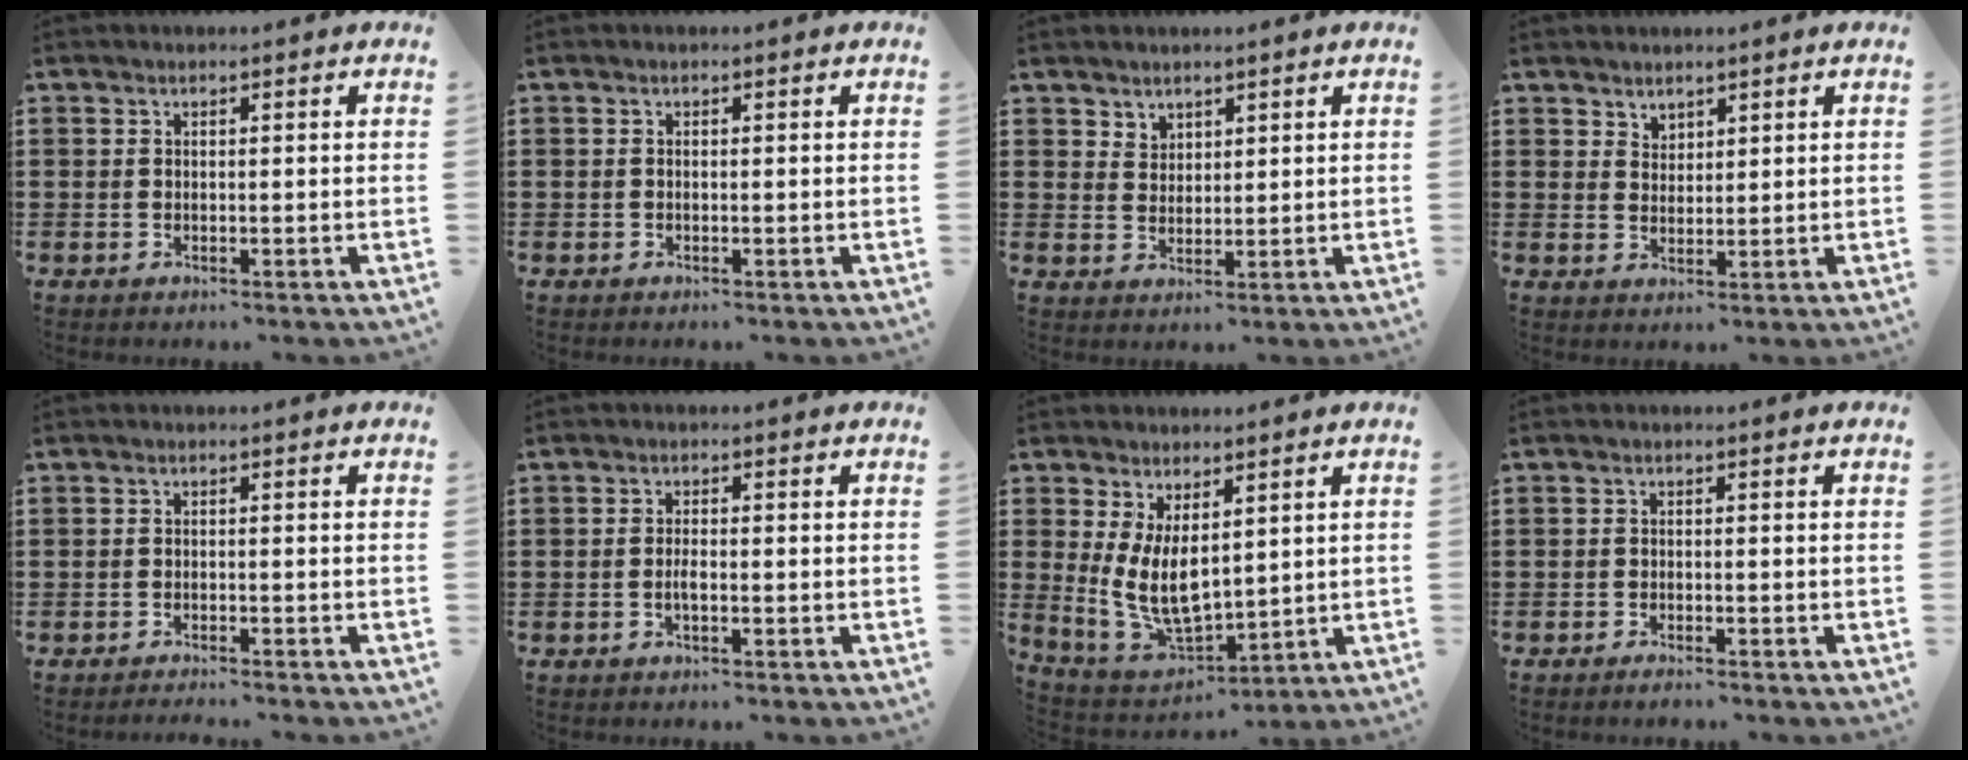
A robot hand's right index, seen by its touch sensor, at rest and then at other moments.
{"total": 0.0}
{"total": 2.7, "force": [2.2, 1.5, 0.0], "torque": [-0.006, 0.004, 0.043]}
{"total": 2.3, "force": [2.0, 1.2, -0.1], "torque": [-0.003, 0.004, 0.040]}
{"total": 1.2, "force": [-1.2, -0.2, 0.1], "torque": [-0.003, 0.002, -0.023]}
{"total": 1.5, "force": [-0.4, 0.4, 1.4], "torque": [-0.027, 0.000, -0.007]}
{"total": 8.2, "force": [1.6, 4.3, 6.8], "torque": [-0.148, -0.014, 0.030]}
{"total": 0.9, "force": [-0.9, 0.1, 0.3], "torque": [-0.008, -0.003, -0.017]}